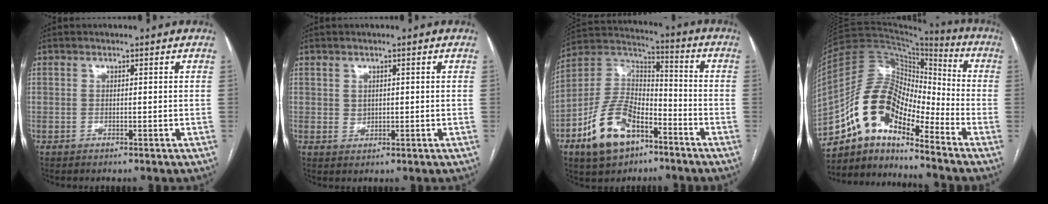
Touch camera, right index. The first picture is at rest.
{"total": 1.3, "force": [0.3, 1.1, 0.7], "torque": [-0.012, -0.003, 0.008]}
{"total": 14.3, "force": [-7.6, 7.5, 9.5], "torque": [-0.197, 0.013, -0.135]}
{"total": 13.5, "force": [-9.4, 5.2, 8.1], "torque": [-0.151, 0.055, -0.170]}